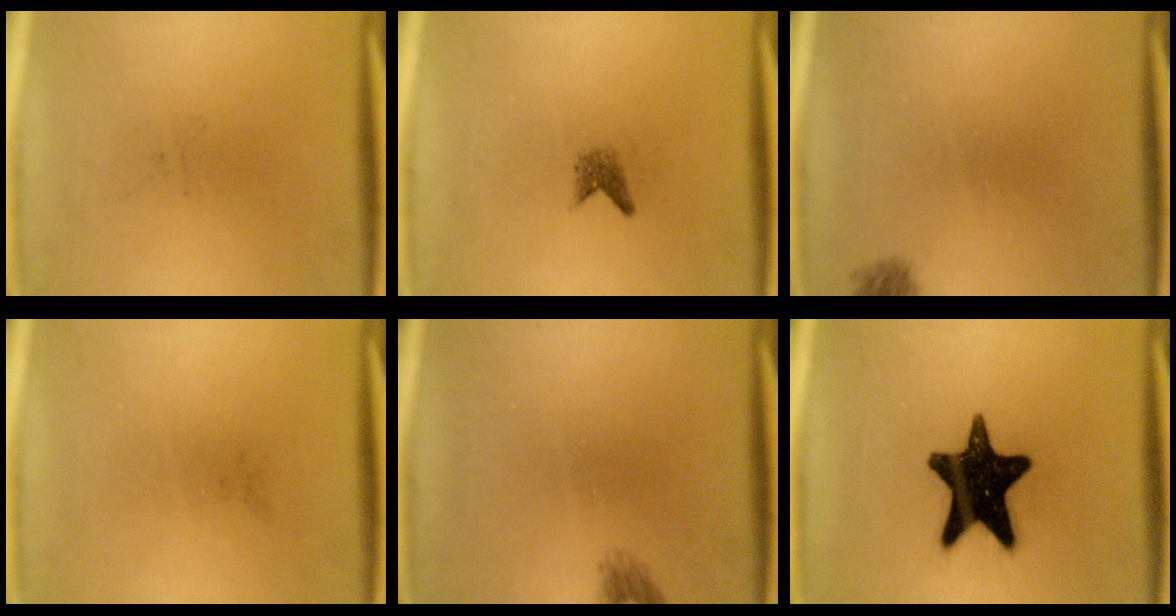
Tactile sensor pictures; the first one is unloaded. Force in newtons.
{"total": 1.5}
{"total": 1.0}
{"total": 0.0}
{"total": 1.3}
{"total": 17.1}